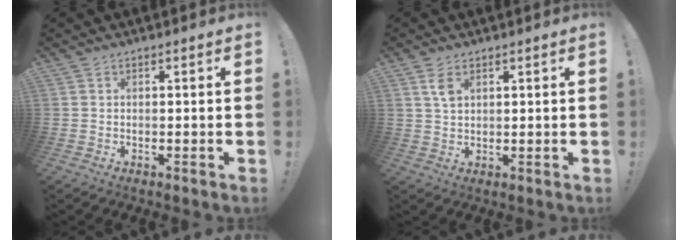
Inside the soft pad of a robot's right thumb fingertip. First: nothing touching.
{"total": 4.3, "force": [2.0, 2.1, 3.1], "torque": [-0.048, -0.008, 0.034]}